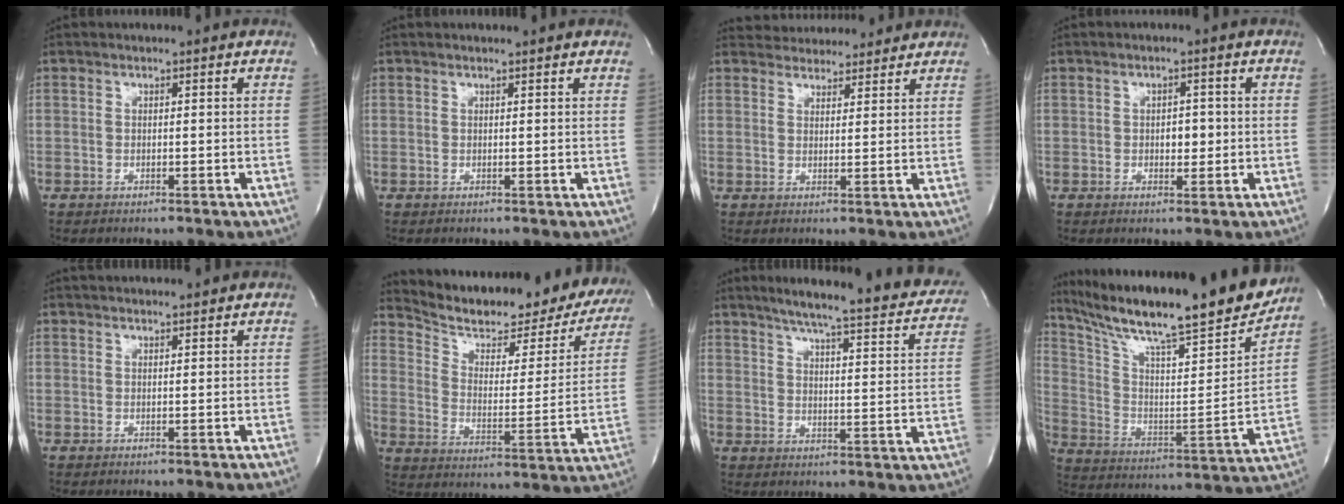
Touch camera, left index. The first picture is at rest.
{"total": 1.3, "force": [1.3, -0.1, 0.4], "torque": [-0.014, 0.003, 0.015]}
{"total": 8.1, "force": [7.6, 2.3, 1.2], "torque": [-0.013, 0.014, 0.100]}
{"total": 2.3, "force": [-0.3, 1.3, 1.9], "torque": [-0.028, -0.005, -0.002]}
{"total": 5.6, "force": [5.3, 0.4, 1.7], "torque": [-0.027, 0.024, 0.068]}
{"total": 25.6, "force": [22.6, 6.6, 10.0], "torque": [-0.154, -0.050, 0.292]}
{"total": 24.0, "force": [20.4, 3.0, 12.3], "torque": [-0.173, -0.034, 0.242]}
{"total": 27.1, "force": [22.8, 2.5, 14.6], "torque": [-0.262, -0.043, 0.343]}